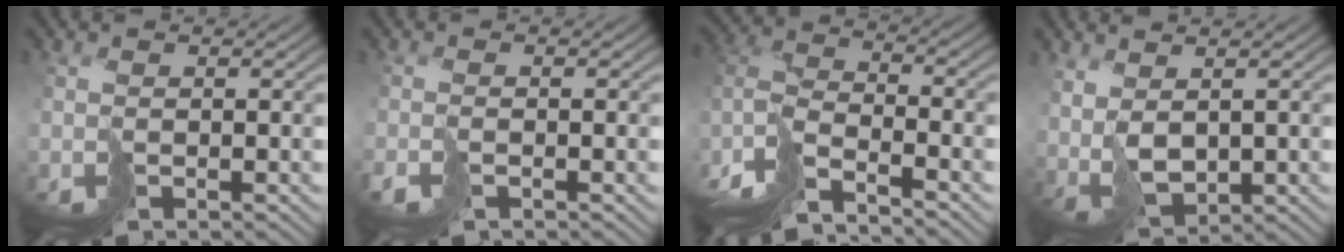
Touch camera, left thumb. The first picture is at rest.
{"total": 1.1, "force": [-0.9, 0.4, 0.4], "torque": [-0.013, -0.005, -0.022]}
{"total": 11.0, "force": [-7.6, 3.9, 6.9], "torque": [-0.180, -0.010, -0.141]}
{"total": 3.5, "force": [1.8, 2.1, 2.2], "torque": [-0.053, -0.004, 0.046]}